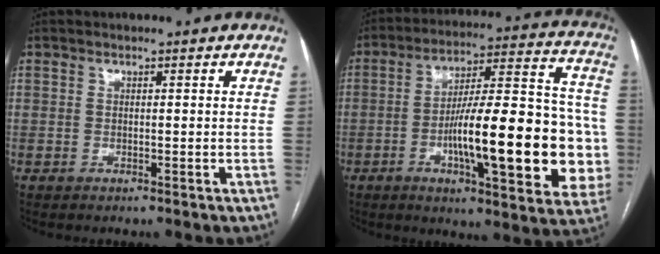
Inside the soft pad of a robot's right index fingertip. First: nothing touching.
{"total": 24.0, "force": [-5.1, 5.0, 22.9], "torque": [-0.274, 0.023, -0.063]}